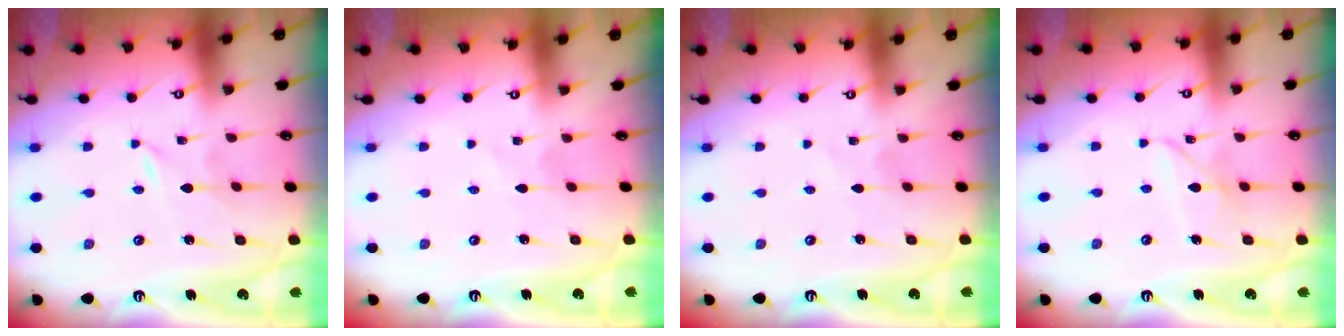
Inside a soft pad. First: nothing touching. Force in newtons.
{"total": 1.1, "press": 1.1, "slide": 0.1}
{"total": 1.1, "press": 1.1, "slide": 0.1}
{"total": 6.1, "press": 6.1, "slide": 0.5}